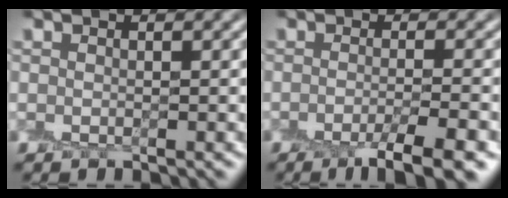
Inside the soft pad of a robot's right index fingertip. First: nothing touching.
{"total": 4.7, "force": [-2.8, 0.7, 3.7], "torque": [-0.047, -0.004, -0.041]}